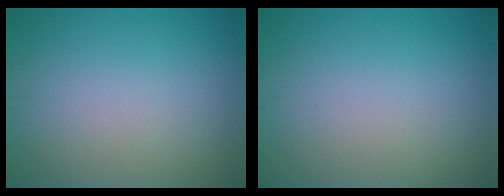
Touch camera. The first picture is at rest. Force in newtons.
{"total": 0.0}